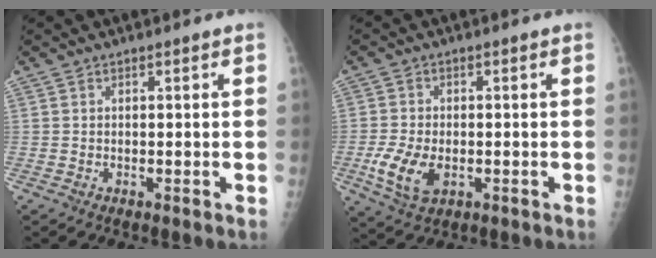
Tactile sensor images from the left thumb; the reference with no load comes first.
{"total": 7.8, "force": [-2.1, 4.7, 5.8], "torque": [-0.118, -0.003, -0.034]}